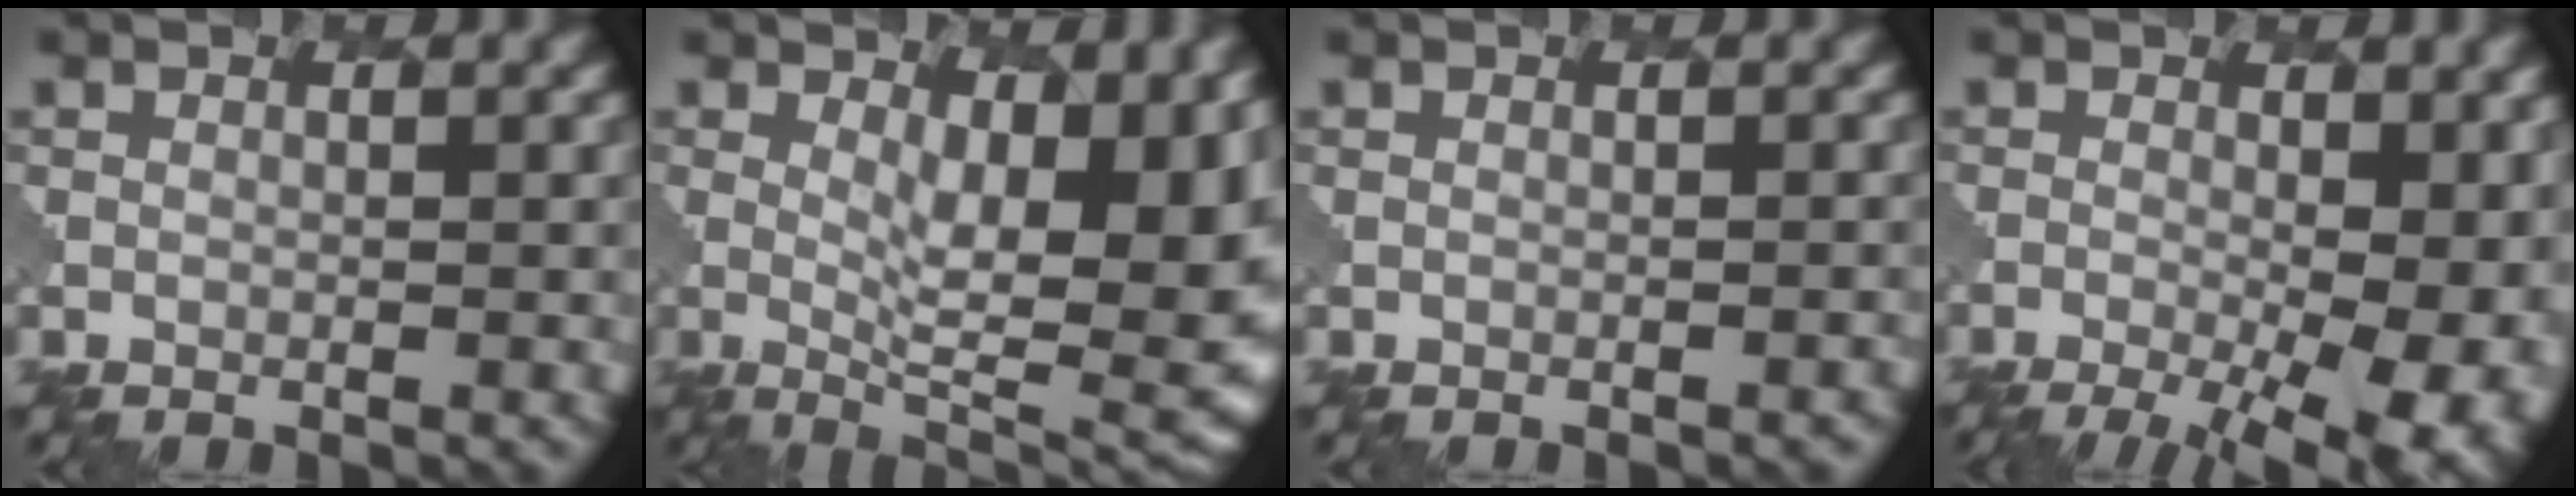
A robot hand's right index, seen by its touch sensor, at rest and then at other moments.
{"total": 12.8, "force": [2.1, 5.6, 11.2], "torque": [-0.114, -0.004, 0.034]}
{"total": 1.0, "force": [-0.7, 0.3, 0.5], "torque": [0.008, 0.002, -0.006]}
{"total": 12.7, "force": [-3.0, 6.1, 10.7], "torque": [-0.135, -0.020, -0.032]}